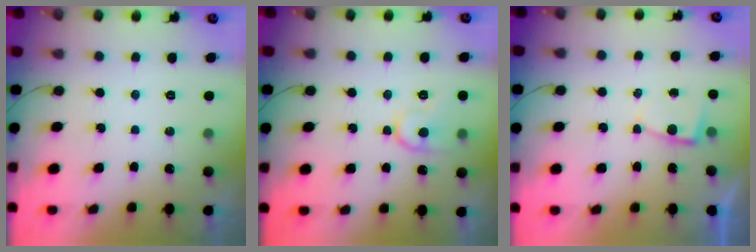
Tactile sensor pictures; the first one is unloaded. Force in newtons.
{"total": 10.9, "press": 10.9, "slide": 0.8}
{"total": 2.4, "press": 2.4, "slide": 0.3}